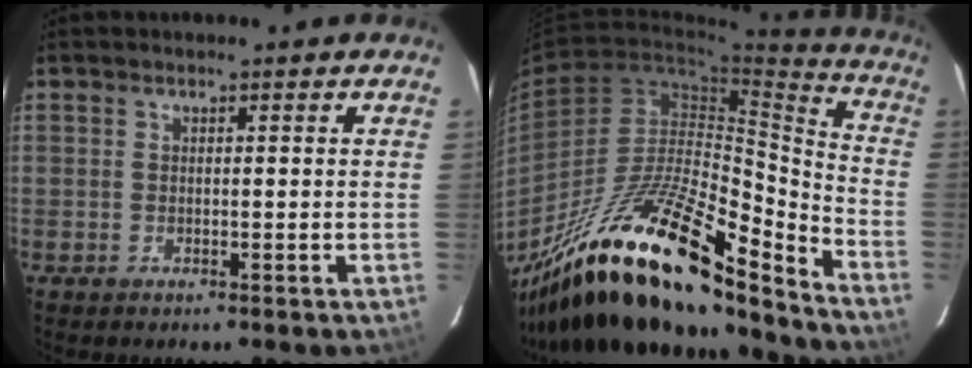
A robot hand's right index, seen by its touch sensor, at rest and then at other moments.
{"total": 27.4, "force": [-19.9, 7.2, 17.3], "torque": [-0.294, -0.029, -0.338]}